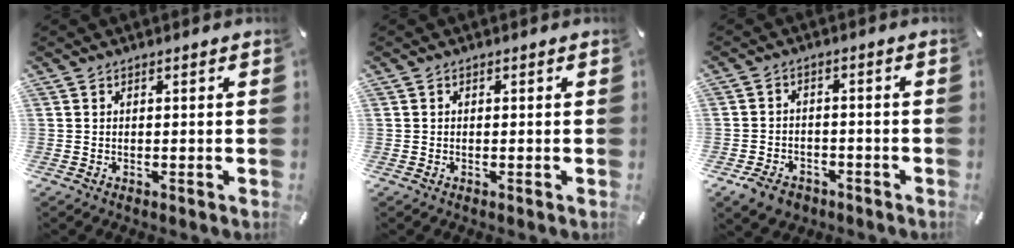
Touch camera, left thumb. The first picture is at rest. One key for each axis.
{"total": 0.0}
{"total": 5.3, "fx": -3.4, "fy": 3.7, "fz": 1.7, "tx": -0.043, "ty": 0.016, "tz": -0.066}